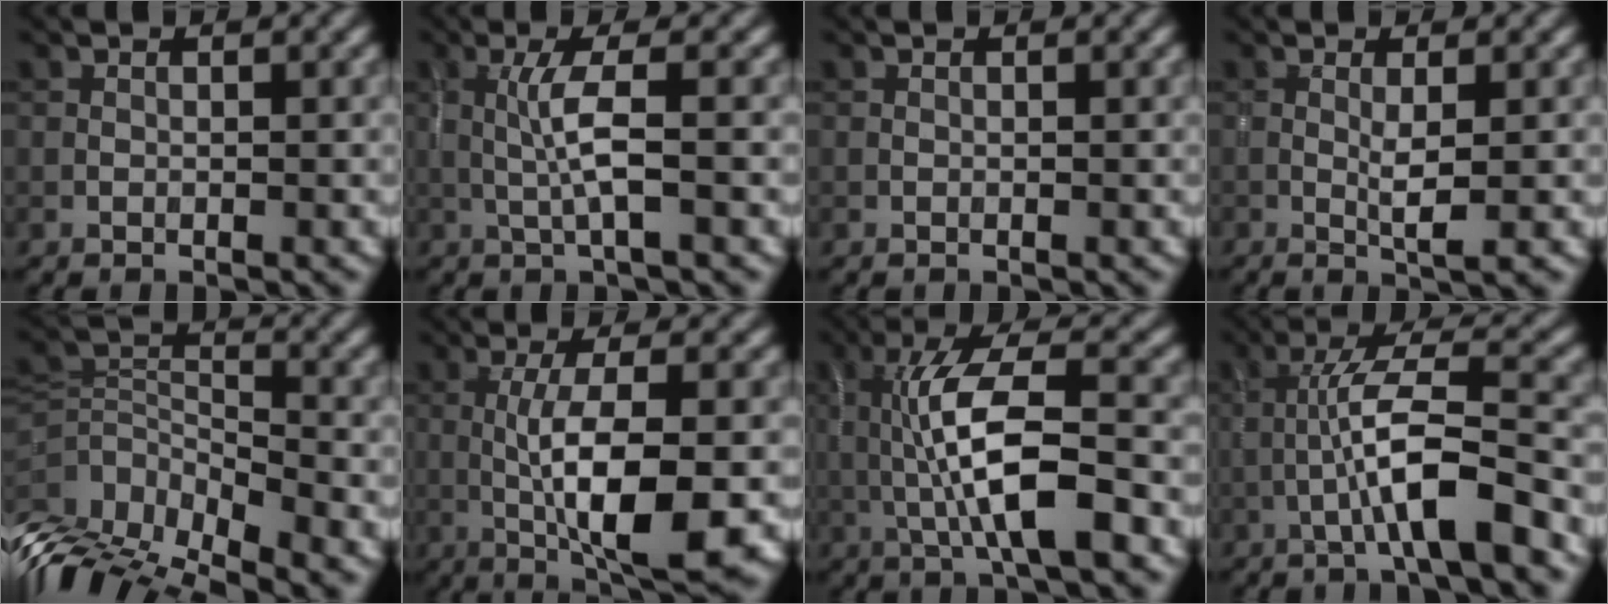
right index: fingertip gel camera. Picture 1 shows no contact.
{"total": 3.1, "force": [-0.1, 0.2, 3.1], "torque": [-0.066, 0.002, -0.002]}
{"total": 0.0}
{"total": 2.0, "force": [0.0, 0.2, 2.0], "torque": [-0.038, -0.003, -0.001]}
{"total": 8.5, "force": [-5.1, 4.4, 5.3], "torque": [-0.104, -0.012, -0.091]}
{"total": 8.5, "force": [-1.5, 2.0, 8.1], "torque": [-0.134, 0.000, -0.027]}
{"total": 8.1, "force": [-0.5, 2.2, 7.8], "torque": [-0.146, -0.001, -0.009]}
{"total": 6.4, "force": [-2.6, 0.5, 5.8], "torque": [-0.103, 0.023, -0.048]}